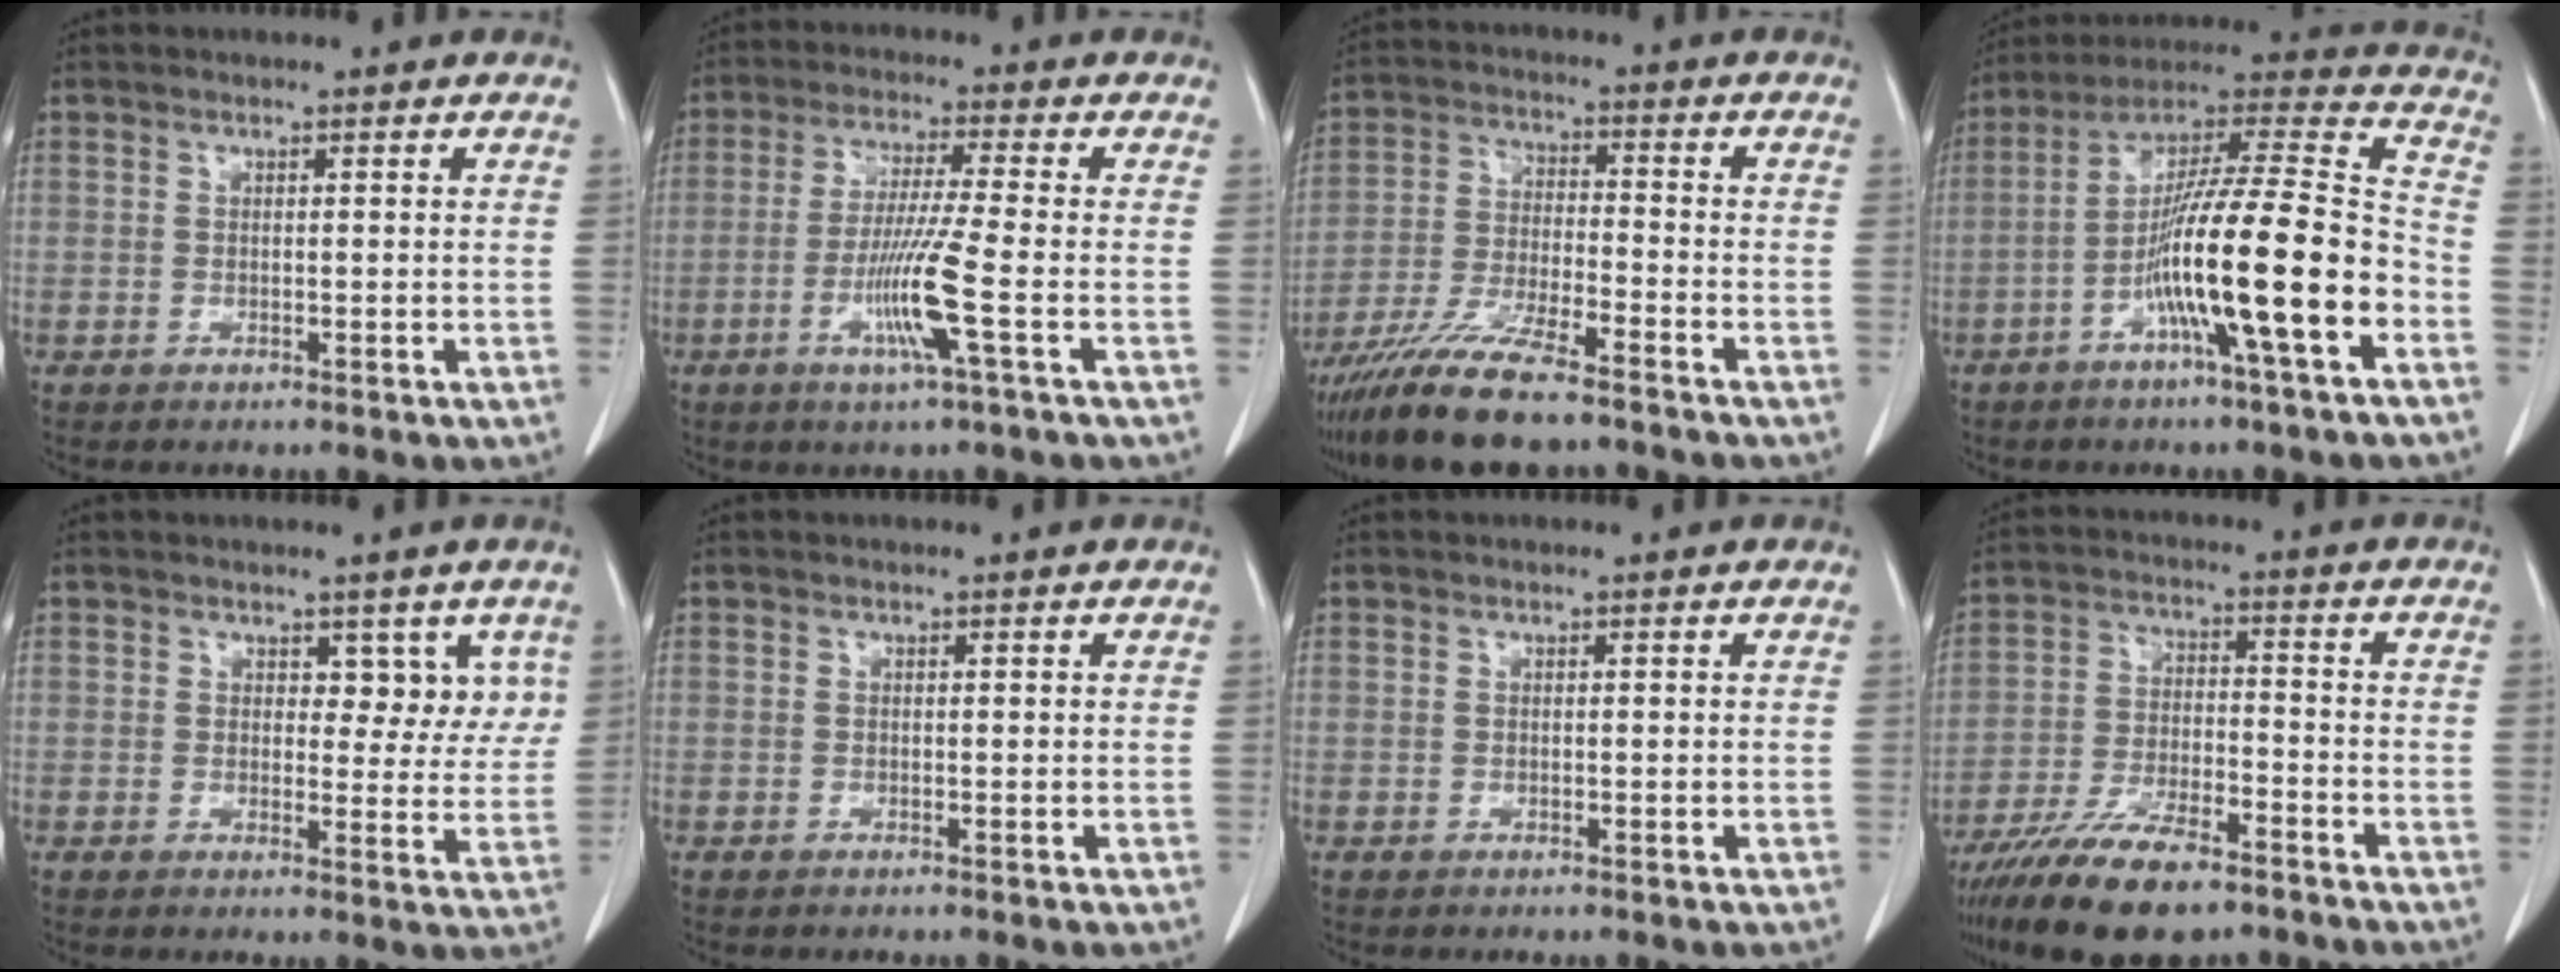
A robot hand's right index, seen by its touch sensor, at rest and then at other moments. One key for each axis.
{"total": 8.6, "fx": -2.8, "fy": -1.2, "fz": 8.1, "tx": -0.158, "ty": -0.014, "tz": -0.058}
{"total": 12.4, "fx": -9.8, "fy": 1.5, "fz": 7.5, "tx": -0.146, "ty": -0.028, "tz": -0.176}
{"total": 18.9, "fx": -6.7, "fy": 0.3, "fz": 17.7, "tx": -0.300, "ty": 0.002, "tz": -0.120}
{"total": 4.9, "fx": 2.5, "fy": 3.0, "fz": 2.9, "tx": -0.012, "ty": 0.001, "tz": 0.028}
{"total": 0.0}
{"total": 0.0}
{"total": 13.8, "fx": -10.2, "fy": 3.8, "fz": 8.4, "tx": -0.158, "ty": -0.022, "tz": -0.181}